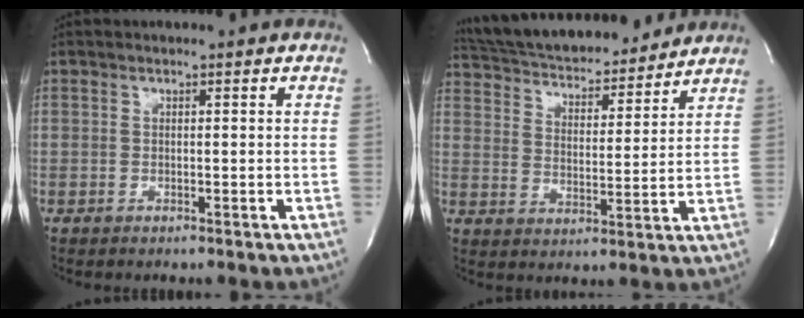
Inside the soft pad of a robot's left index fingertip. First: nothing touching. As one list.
[{"total": 18.7, "force": [17.1, 3.9, 6.4], "torque": [-0.121, 0.015, 0.264]}]